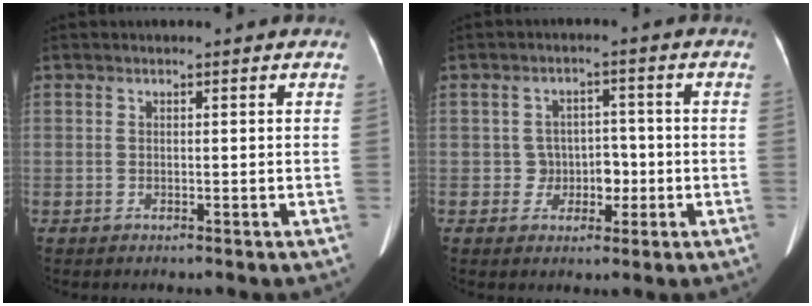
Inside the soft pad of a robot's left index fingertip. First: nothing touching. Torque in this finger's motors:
{"motor_torque": [0.11, 0.04, -0.04, 0.00]}